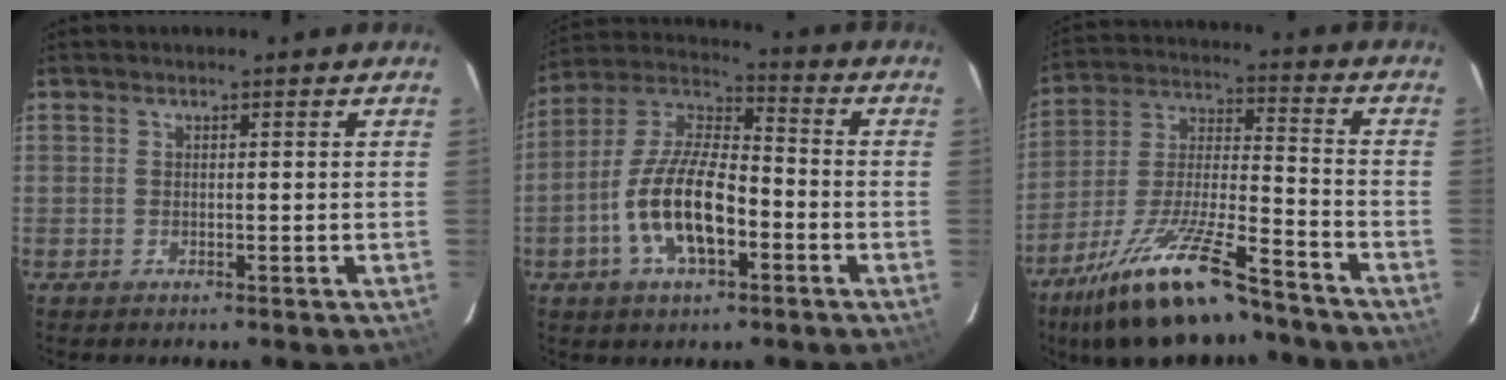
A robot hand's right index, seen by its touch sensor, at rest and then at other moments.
{"total": 14.5, "force": [-4.9, 6.0, 12.3], "torque": [-0.251, 0.004, -0.092]}
{"total": 20.0, "force": [-14.8, 4.1, 12.7], "torque": [-0.254, -0.021, -0.256]}